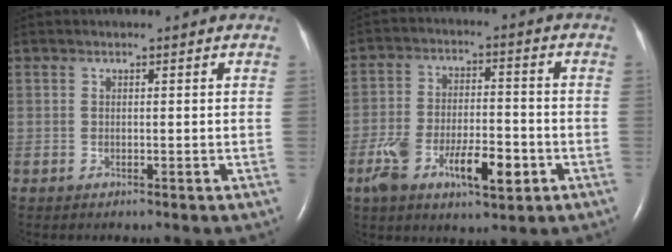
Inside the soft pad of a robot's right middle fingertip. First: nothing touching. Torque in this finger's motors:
{"motor_torque": [1.25, -0.52, 0.28, 0.12]}